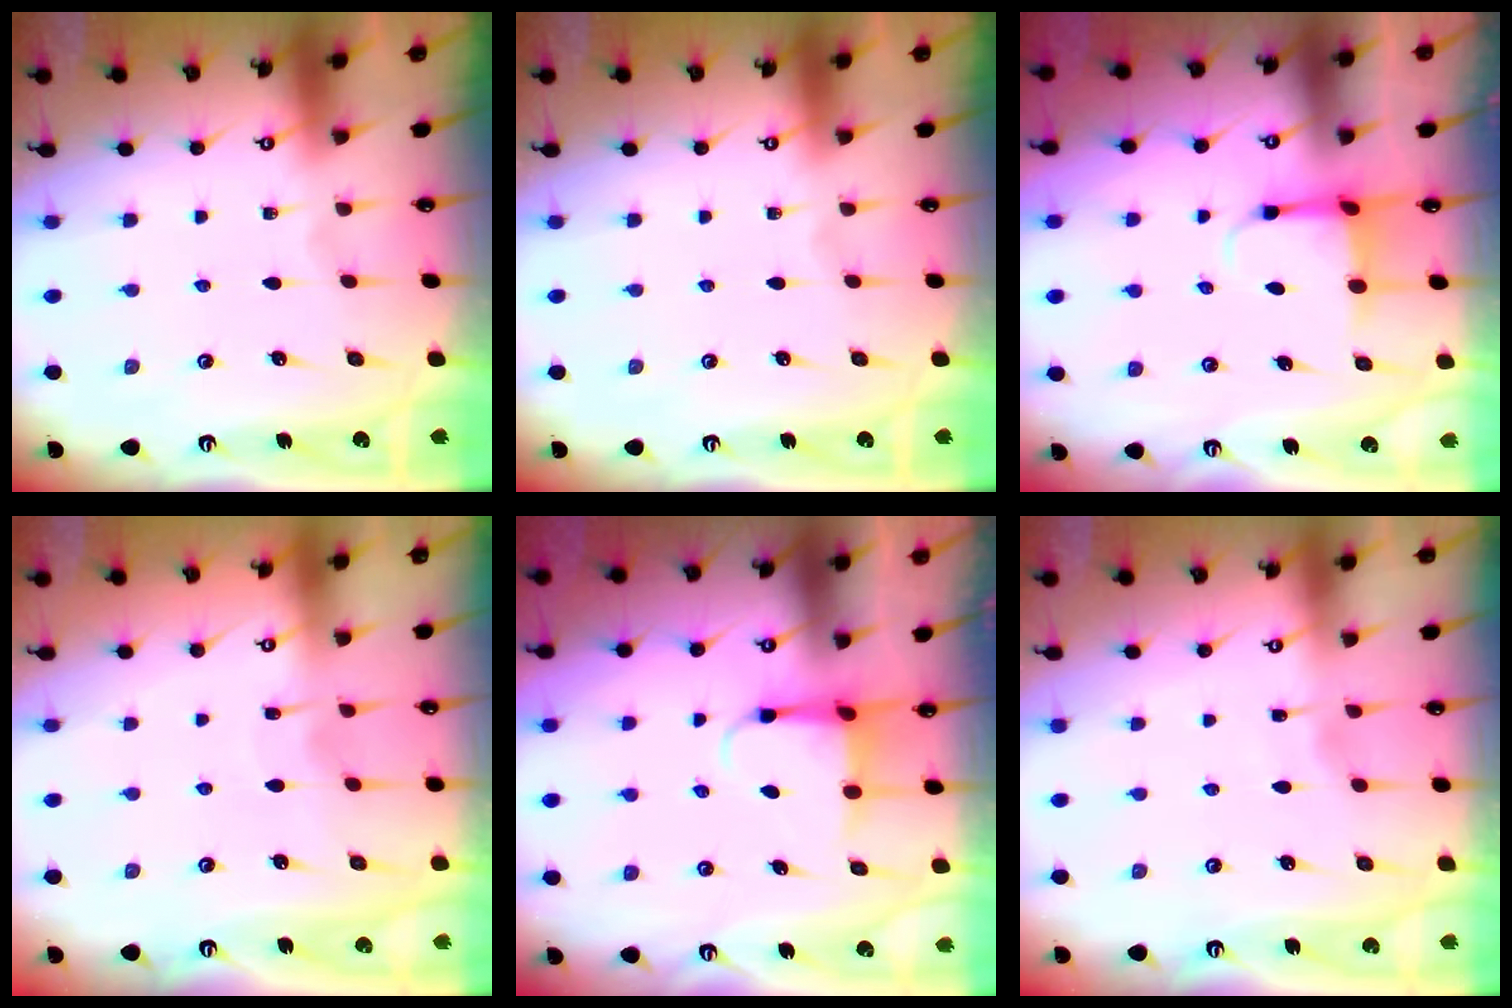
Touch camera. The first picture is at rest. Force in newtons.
{"total": 0.0}
{"total": 3.8, "press": 3.6, "slide": 1.3}
{"total": 3.6, "press": 3.6, "slide": 0.3}
{"total": 3.9, "press": 3.9, "slide": 0.6}
{"total": 2.7, "press": 2.7, "slide": 0.3}